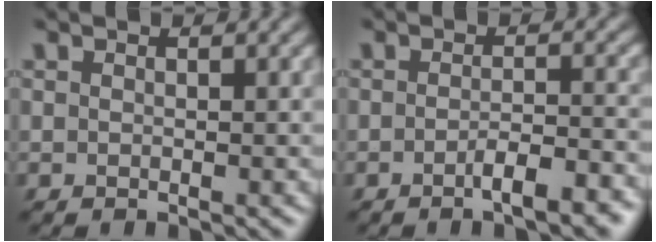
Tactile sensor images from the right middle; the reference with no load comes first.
{"total": 3.8, "force": [-1.9, 1.0, 3.2], "torque": [-0.049, 0.004, -0.032]}